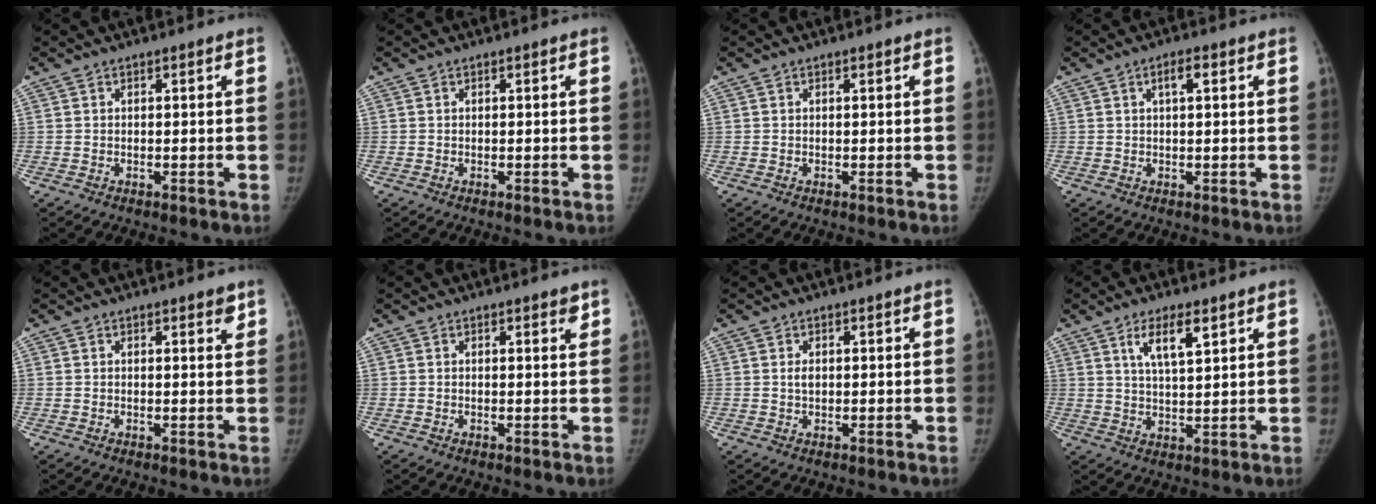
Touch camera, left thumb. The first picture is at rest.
{"total": 0.0}
{"total": 0.0}
{"total": 2.6, "force": [1.0, 0.8, 2.3], "torque": [-0.038, 0.007, 0.016]}
{"total": 1.5, "force": [1.1, 0.5, 1.0], "torque": [-0.008, -0.006, 0.013]}
{"total": 1.2, "force": [0.9, 0.4, 0.7], "torque": [-0.006, -0.005, 0.010]}
{"total": 1.4, "force": [0.3, 0.9, 1.1], "torque": [-0.014, 0.001, 0.006]}
{"total": 6.6, "force": [3.6, 2.0, 5.1], "torque": [-0.082, -0.021, 0.066]}